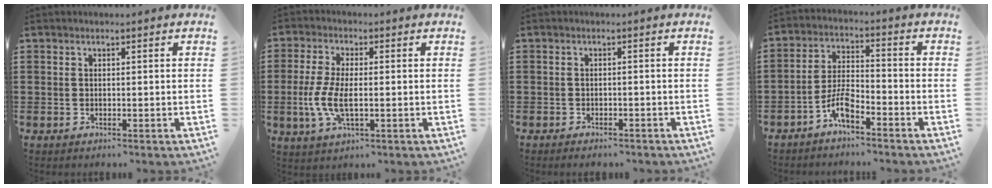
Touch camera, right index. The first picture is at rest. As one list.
[{"total": 6.8, "force": [-1.1, 2.6, 6.2], "torque": [-0.141, -0.007, -0.026]}, {"total": 1.1, "force": [-1.1, 0.2, 0.0], "torque": [-0.004, 0.003, -0.025]}, {"total": 5.7, "force": [-4.0, 1.7, 3.7], "torque": [-0.091, 0.001, -0.083]}]